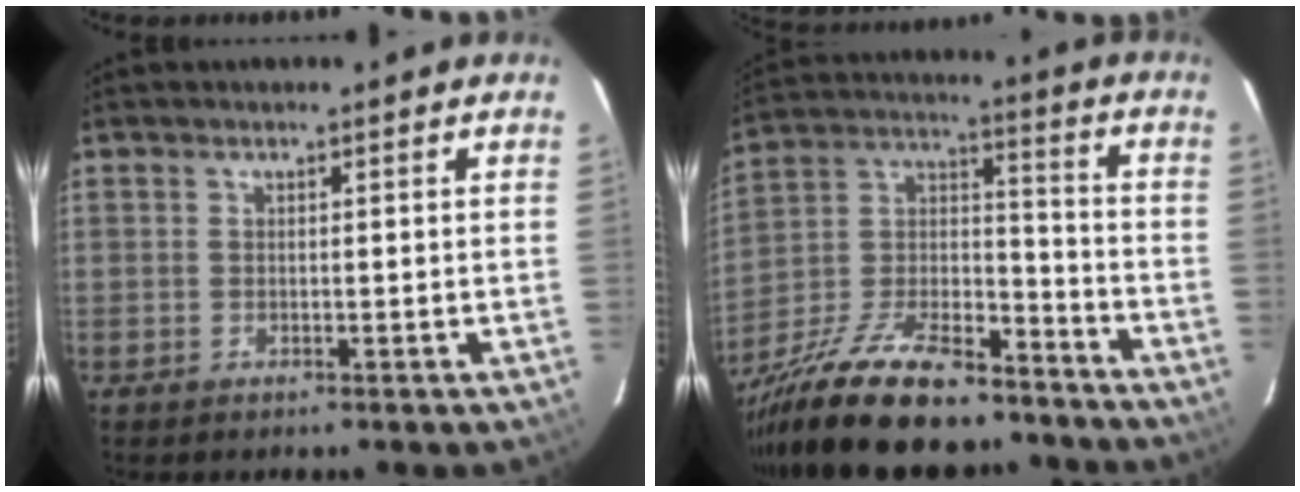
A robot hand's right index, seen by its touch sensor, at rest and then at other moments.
{"total": 22.6, "force": [-16.8, 8.4, 12.6], "torque": [-0.248, -0.002, -0.271]}